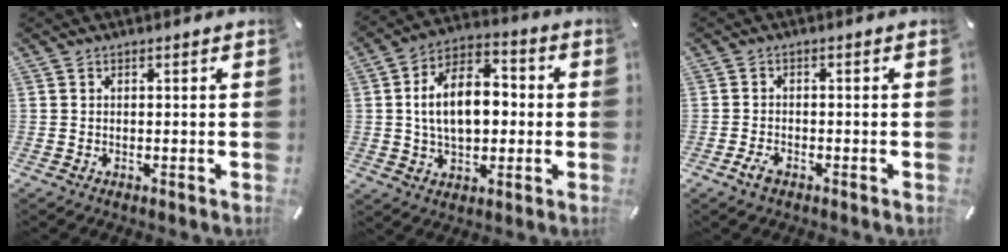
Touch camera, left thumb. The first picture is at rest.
{"total": 13.5, "force": [0.1, 9.0, 10.1], "torque": [-0.185, 0.010, 0.001]}
{"total": 2.5, "force": [-1.6, 1.3, 1.5], "torque": [-0.042, 0.001, -0.034]}